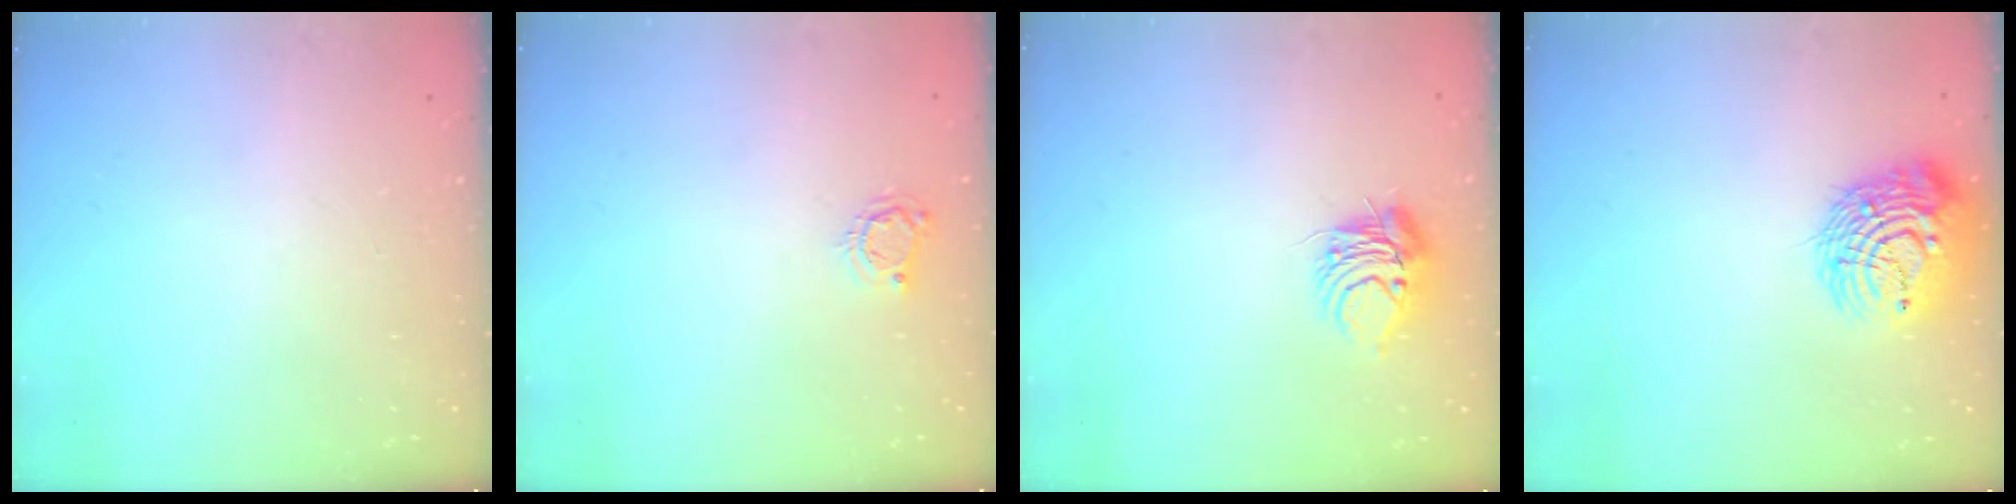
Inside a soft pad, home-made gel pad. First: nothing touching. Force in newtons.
{"total": 3.8, "press": 3.8, "slide": 0.5}
{"total": 8.3, "press": 8.2, "slide": 1.0}
{"total": 13.3, "press": 13.2, "slide": 2.0}